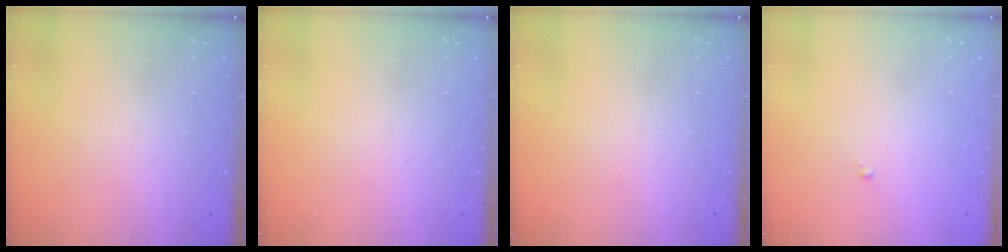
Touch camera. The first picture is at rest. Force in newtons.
{"total": 0.0}
{"total": 0.0}
{"total": 0.0}